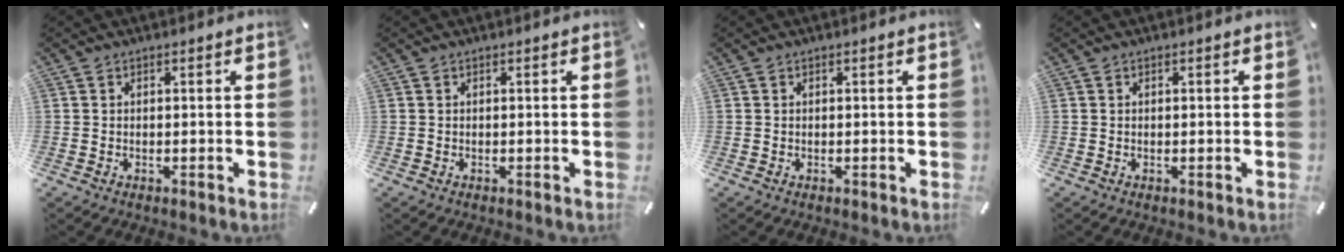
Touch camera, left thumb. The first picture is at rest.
{"total": 0.0}
{"total": 0.0}
{"total": 0.0}